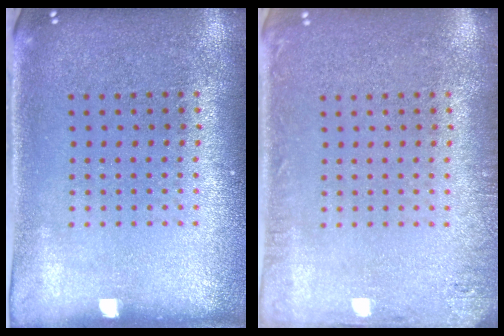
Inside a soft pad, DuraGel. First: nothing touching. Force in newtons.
{"total": 1.5, "press": 1.5, "slide": 0.2}